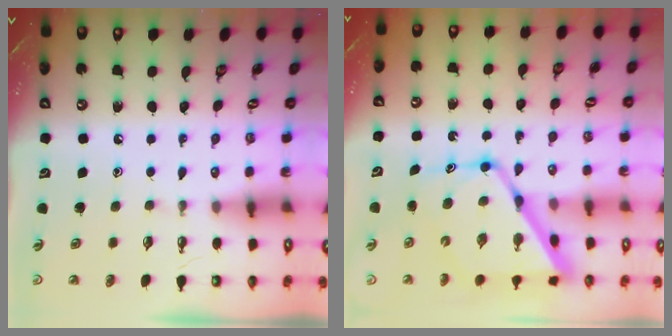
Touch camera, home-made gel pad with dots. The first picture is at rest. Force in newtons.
{"total": 16.7, "press": 16.6, "slide": 1.4}